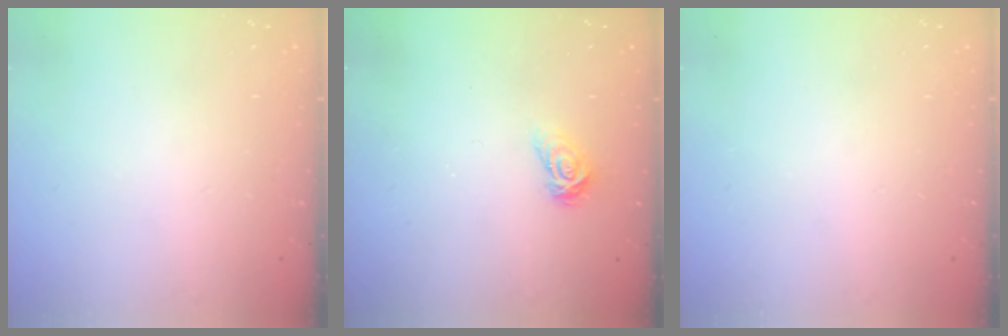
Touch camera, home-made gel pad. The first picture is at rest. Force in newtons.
{"total": 3.8, "press": 3.8, "slide": 0.4}
{"total": 0.0}